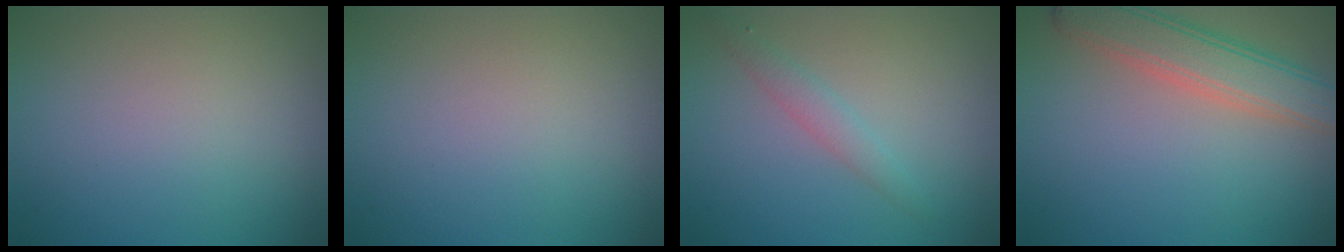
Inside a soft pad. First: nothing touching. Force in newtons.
{"total": 0.0}
{"total": 1.7, "press": 1.7, "slide": 0.0}
{"total": 5.2, "press": 5.2, "slide": 0.4}